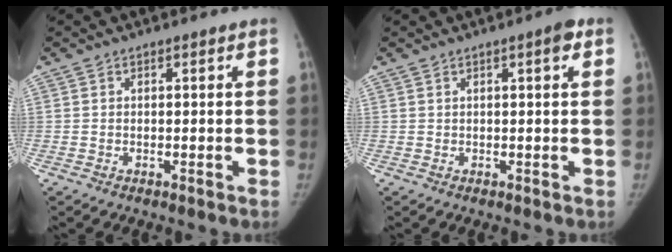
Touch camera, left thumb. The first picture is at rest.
{"total": 2.0, "force": [0.8, 0.5, 1.8], "torque": [-0.024, 0.002, 0.008]}